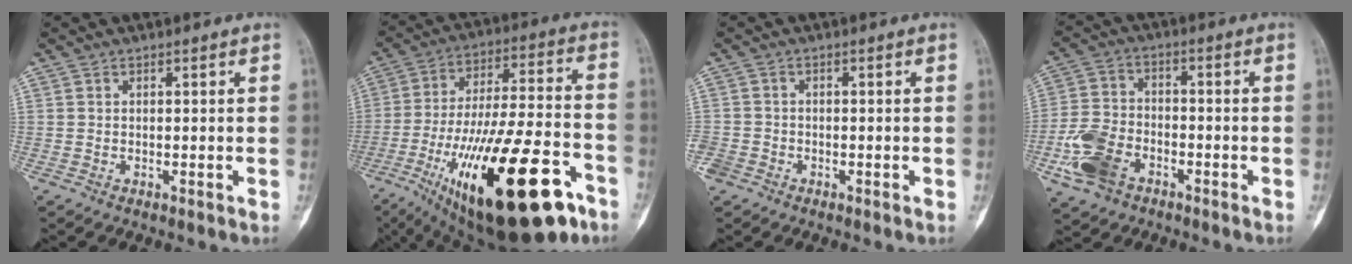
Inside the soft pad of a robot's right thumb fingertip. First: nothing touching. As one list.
[{"total": 33.0, "force": [-15.1, 11.2, 27.1], "torque": [-0.444, 0.039, -0.233]}, {"total": 3.7, "force": [-2.0, 3.0, 0.9], "torque": [-0.021, 0.011, -0.041]}, {"total": 10.4, "force": [-4.8, 6.9, 6.1], "torque": [-0.125, 0.020, -0.092]}]